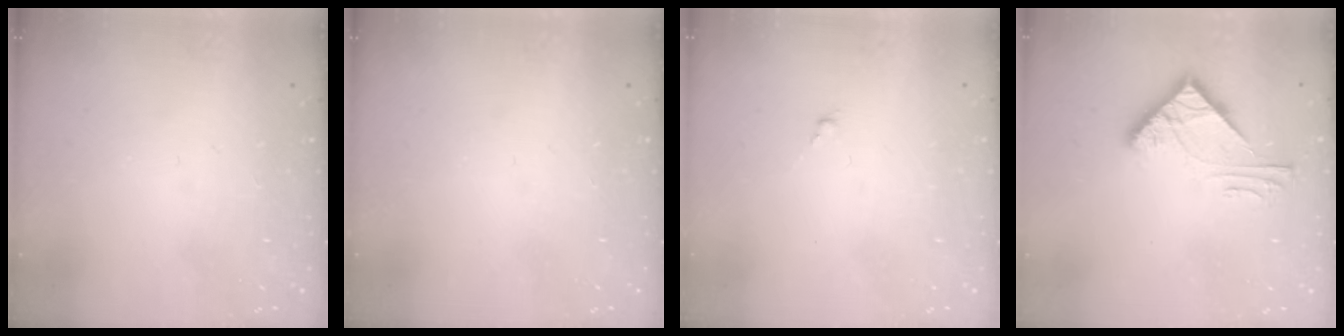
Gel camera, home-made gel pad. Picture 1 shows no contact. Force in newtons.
{"total": 0.0}
{"total": 0.5, "press": 0.4, "slide": 0.4}
{"total": 6.6, "press": 6.6, "slide": 0.5}